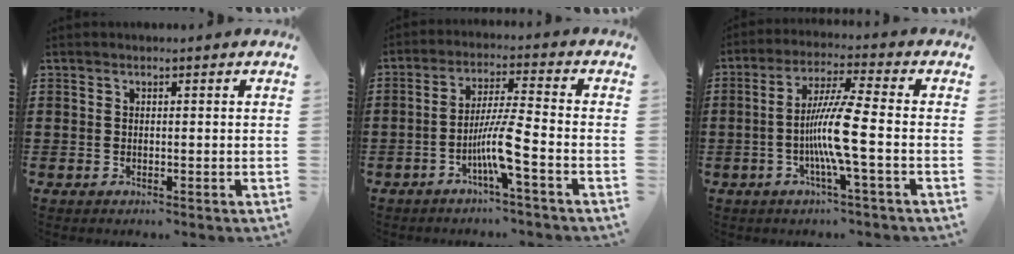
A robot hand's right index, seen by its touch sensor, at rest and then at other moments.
{"total": 7.1, "force": [-3.3, 0.0, 6.3], "torque": [-0.127, -0.008, -0.066]}
{"total": 8.8, "force": [-2.2, -0.3, 8.5], "torque": [-0.176, -0.016, -0.051]}